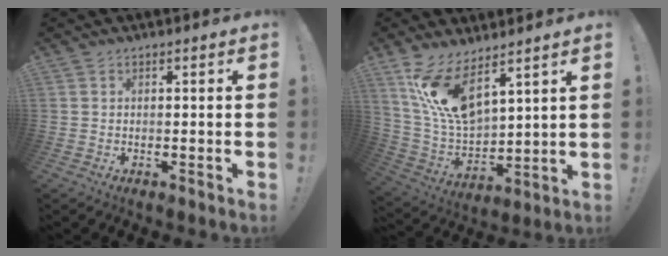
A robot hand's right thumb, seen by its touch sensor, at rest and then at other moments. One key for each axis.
{"total": 14.7, "fx": 9.9, "fy": 5.6, "fz": 9.4, "tx": -0.198, "ty": -0.071, "tz": 0.183}